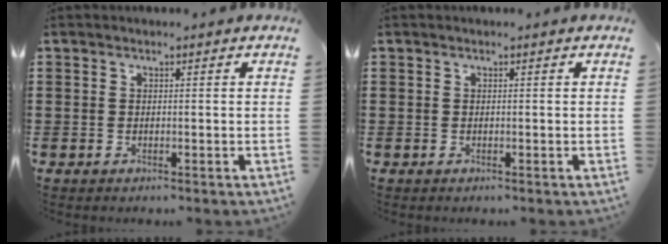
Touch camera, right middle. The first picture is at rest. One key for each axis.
{"total": 0.0}